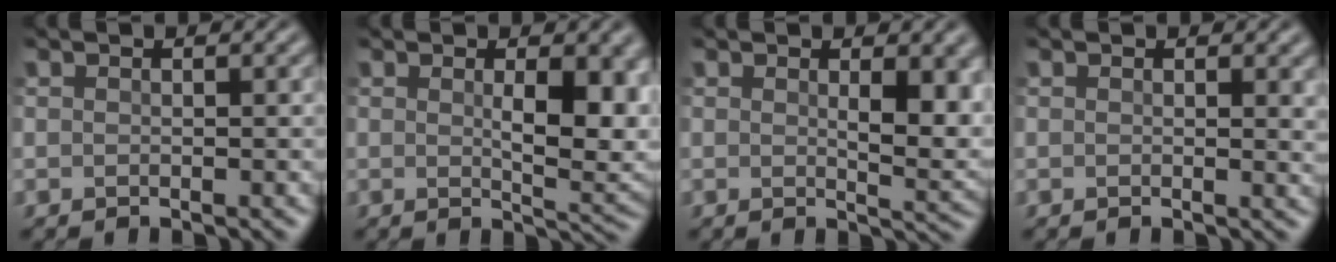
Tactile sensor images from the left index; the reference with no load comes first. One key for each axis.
{"total": 6.8, "fx": 0.7, "fy": 2.4, "fz": 6.3, "tx": -0.084, "ty": -0.010, "tz": 0.022}
{"total": 4.7, "fx": 1.1, "fy": 1.5, "fz": 4.3, "tx": -0.054, "ty": -0.008, "tz": 0.026}
{"total": 1.5, "fx": 0.7, "fy": 0.5, "fz": 1.2, "tx": -0.006, "ty": 0.001, "tz": 0.011}